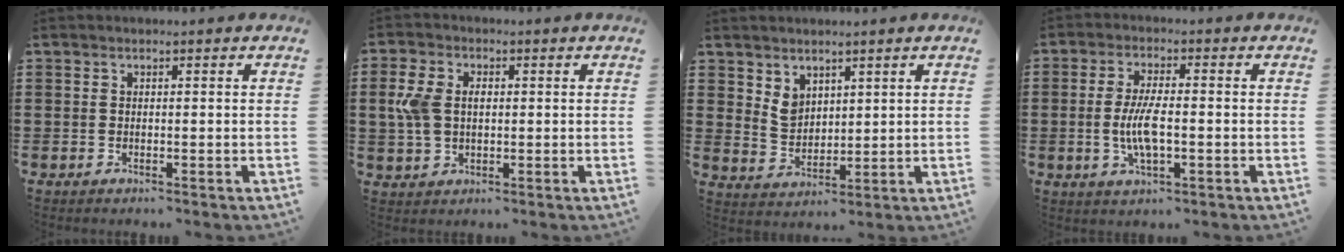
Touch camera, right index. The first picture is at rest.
{"total": 4.9, "force": [0.5, 3.4, 3.5], "torque": [-0.098, 0.006, -0.001]}
{"total": 4.2, "force": [2.7, 2.9, 1.3], "torque": [-0.037, 0.006, 0.053]}
{"total": 6.2, "force": [-1.0, 1.8, 5.8], "torque": [-0.127, -0.005, -0.026]}